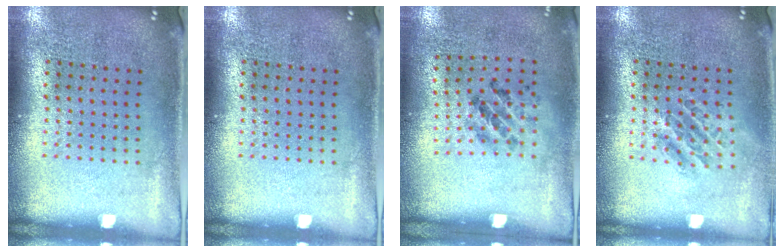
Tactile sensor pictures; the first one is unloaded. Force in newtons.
{"total": 0.0}
{"total": 1.4, "press": 0.7, "slide": 1.2}
{"total": 1.0, "press": 1.0, "slide": 0.4}